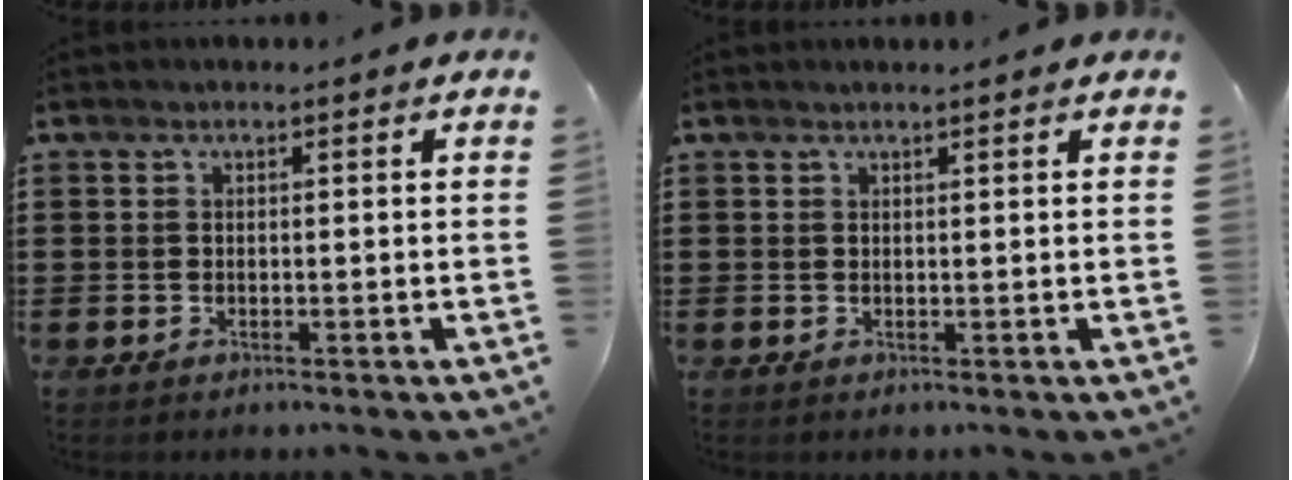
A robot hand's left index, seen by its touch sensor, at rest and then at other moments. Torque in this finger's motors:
{"motor_torque": [-0.10, 0.65, 0.01, 0.00]}